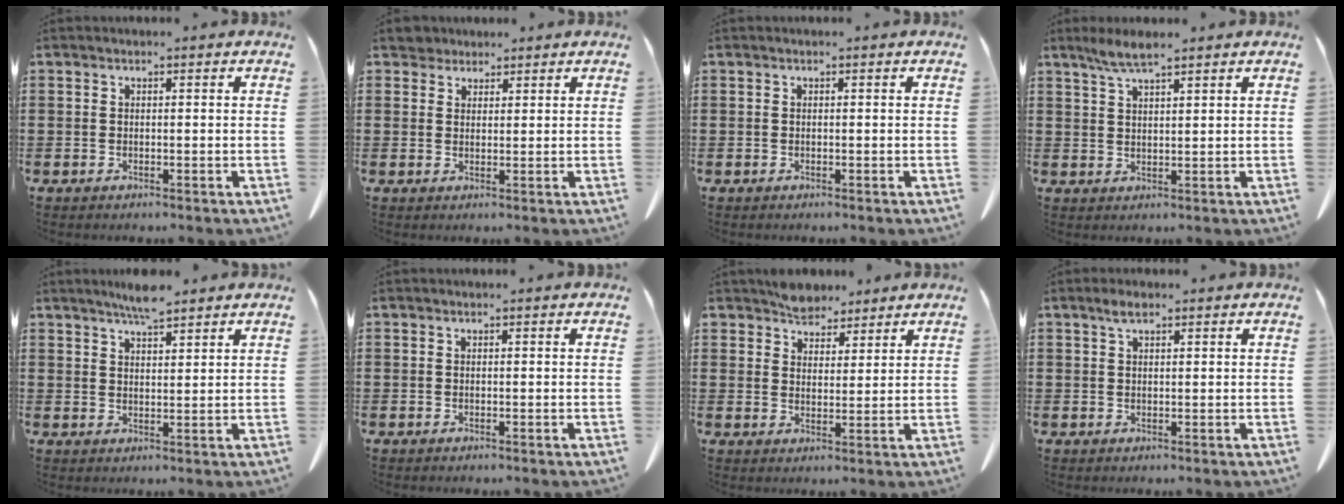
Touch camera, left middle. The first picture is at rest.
{"total": 2.4, "force": [2.2, 1.0, 0.2], "torque": [-0.003, 0.001, 0.041]}
{"total": 0.0}
{"total": 3.8, "force": [2.7, 0.4, 2.6], "torque": [-0.056, 0.001, 0.049]}
{"total": 4.1, "force": [3.7, 0.3, 1.7], "torque": [-0.043, -0.006, 0.067]}
{"total": 0.0}
{"total": 4.8, "force": [4.3, 2.0, 0.5], "torque": [-0.026, -0.005, 0.084]}
{"total": 1.9, "force": [1.2, 0.7, 1.4], "torque": [-0.030, 0.004, 0.020]}